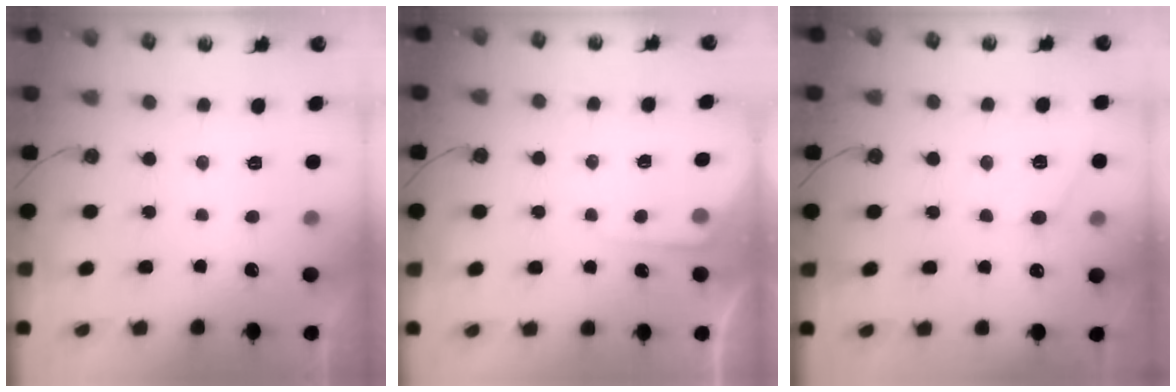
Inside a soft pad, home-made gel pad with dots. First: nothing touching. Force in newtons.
{"total": 4.6, "press": 4.5, "slide": 0.6}
{"total": 6.3, "press": 6.3, "slide": 0.5}